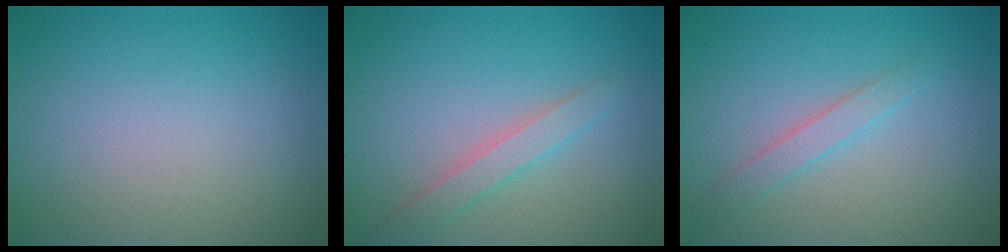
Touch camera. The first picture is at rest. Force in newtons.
{"total": 2.0, "press": 2.0, "slide": 0.1}
{"total": 1.6, "press": 1.6, "slide": 0.1}